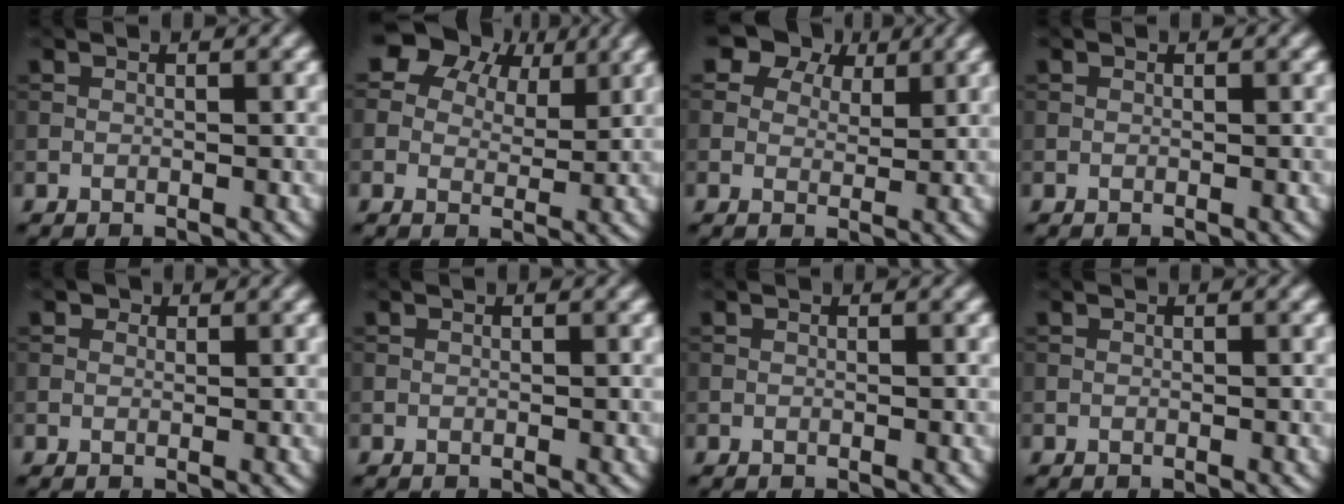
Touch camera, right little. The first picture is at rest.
{"total": 9.5, "force": [5.9, 5.9, 4.4], "torque": [-0.087, 0.019, 0.087]}
{"total": 7.2, "force": [4.9, 4.5, 2.8], "torque": [-0.059, 0.012, 0.071]}
{"total": 0.0}
{"total": 0.9, "force": [0.6, 0.6, 0.3], "torque": [-0.004, -0.002, 0.006]}
{"total": 0.0}
{"total": 0.0}
{"total": 0.0}